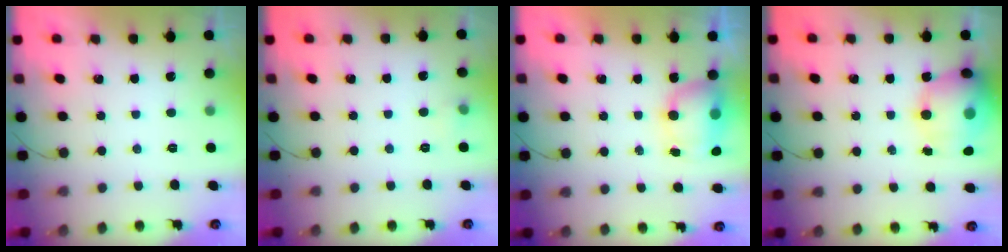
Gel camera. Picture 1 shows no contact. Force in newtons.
{"total": 3.8, "press": 3.6, "slide": 1.3}
{"total": 7.2, "press": 7.0, "slide": 1.3}
{"total": 18.0, "press": 17.5, "slide": 4.2}